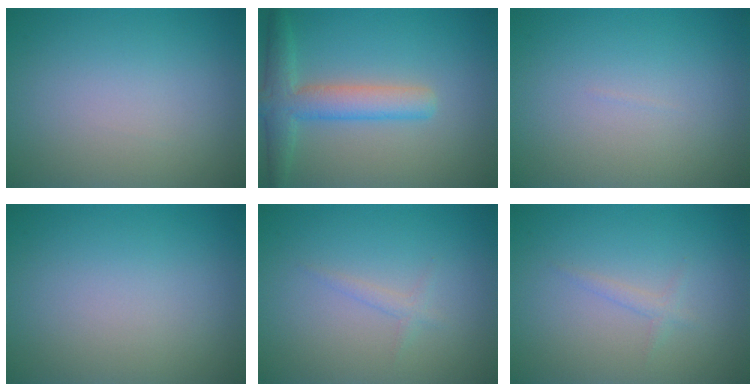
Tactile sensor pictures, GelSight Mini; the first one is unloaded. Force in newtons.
{"total": 4.4, "press": 4.4, "slide": 0.3}
{"total": 0.0}
{"total": 0.0}
{"total": 0.9, "press": 0.9, "slide": 0.1}
{"total": 0.9, "press": 0.9, "slide": 0.1}